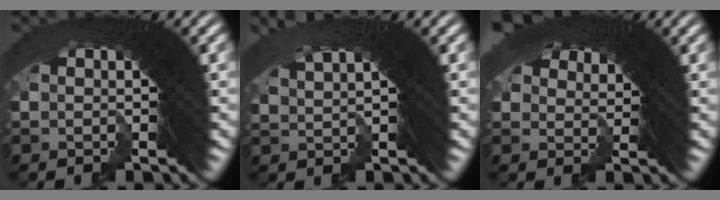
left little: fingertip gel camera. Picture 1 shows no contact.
{"total": 3.8, "force": [3.5, -0.4, 1.4], "torque": [-0.010, 0.031, 0.057]}
{"total": 2.4, "force": [0.7, 2.3, 0.3], "torque": [0.006, -0.028, 0.022]}